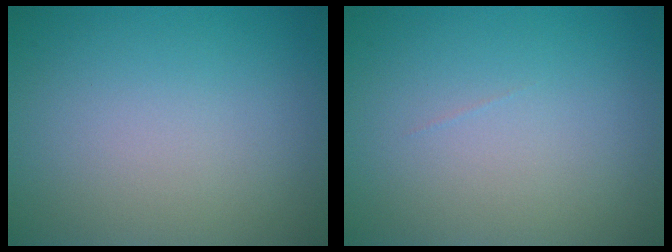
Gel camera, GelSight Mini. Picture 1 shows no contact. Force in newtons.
{"total": 0.0}